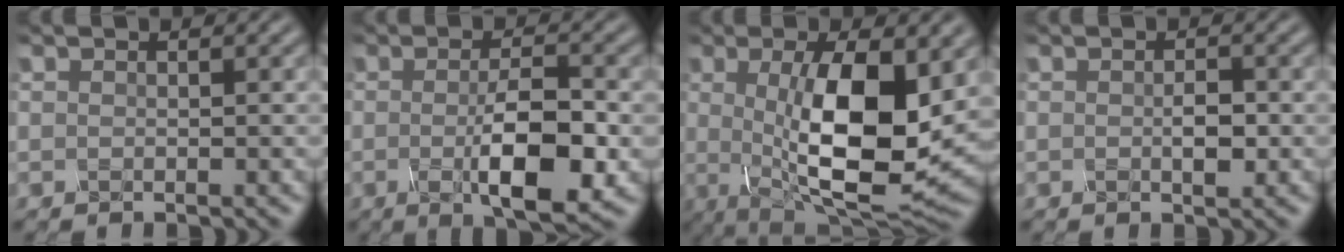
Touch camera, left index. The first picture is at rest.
{"total": 7.0, "force": [-1.5, 2.1, 6.5], "torque": [-0.106, -0.014, -0.023]}
{"total": 11.6, "force": [0.5, 3.9, 11.0], "torque": [-0.177, -0.023, 0.014]}
{"total": 1.7, "force": [-0.3, 0.8, 1.5], "torque": [-0.025, -0.007, -0.005]}